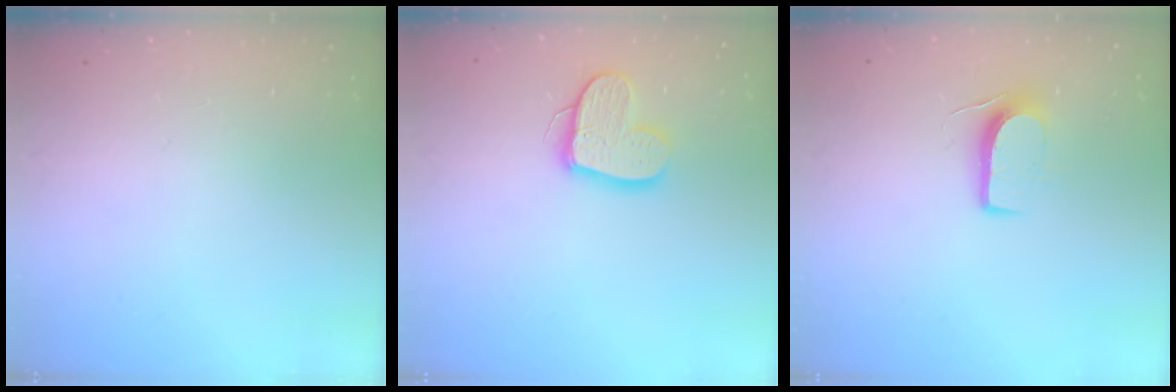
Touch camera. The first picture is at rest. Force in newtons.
{"total": 12.9, "press": 12.9, "slide": 1.0}
{"total": 7.6, "press": 7.6, "slide": 0.5}